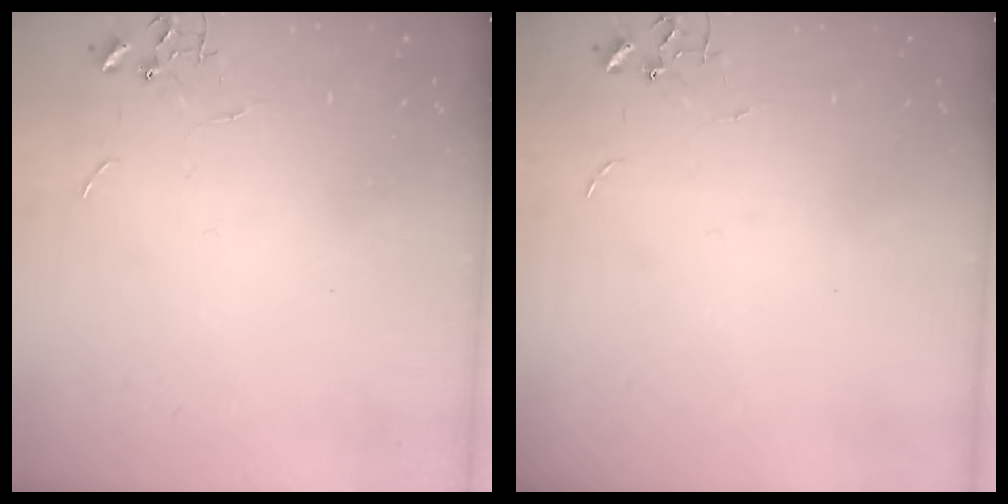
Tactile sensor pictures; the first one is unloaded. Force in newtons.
{"total": 0.0}